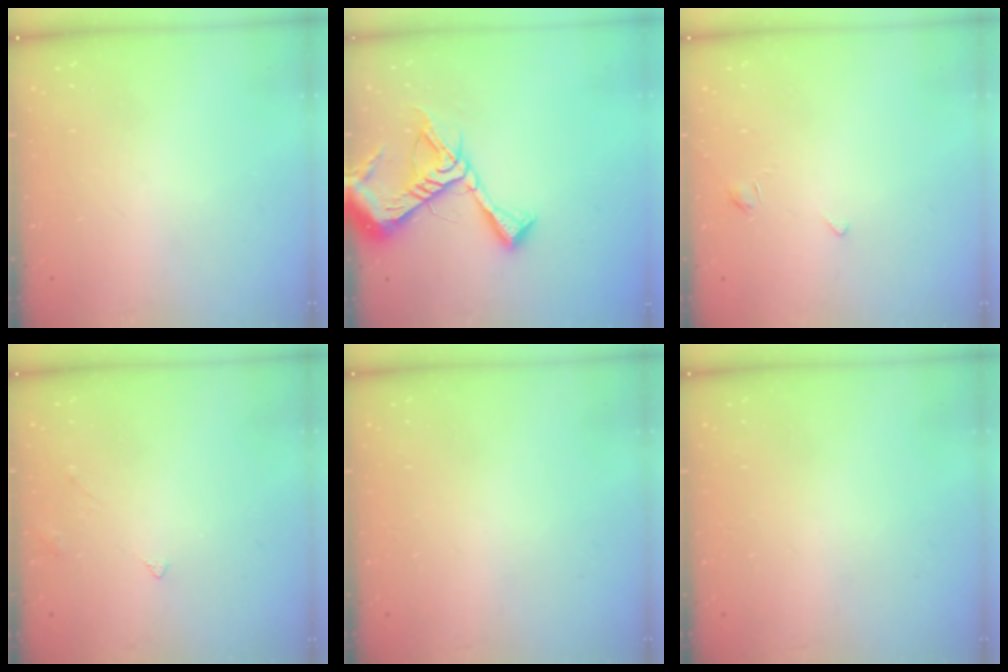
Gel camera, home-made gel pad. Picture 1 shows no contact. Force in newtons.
{"total": 13.8, "press": 13.8, "slide": 1.3}
{"total": 1.9, "press": 1.8, "slide": 0.4}
{"total": 2.1, "press": 2.1, "slide": 0.4}
{"total": 1.4, "press": 1.4, "slide": 0.1}
{"total": 1.4, "press": 1.4, "slide": 0.1}